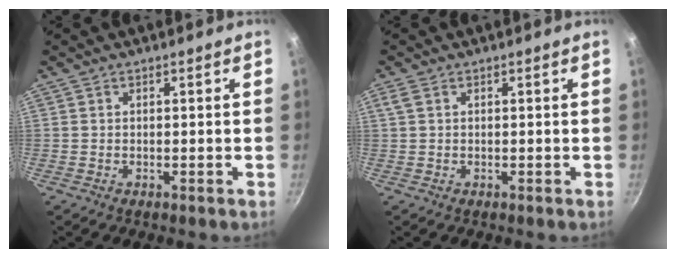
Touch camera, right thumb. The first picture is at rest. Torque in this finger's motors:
{"motor_torque": [-0.02, -0.02, 0.00, 0.00, 0.02]}